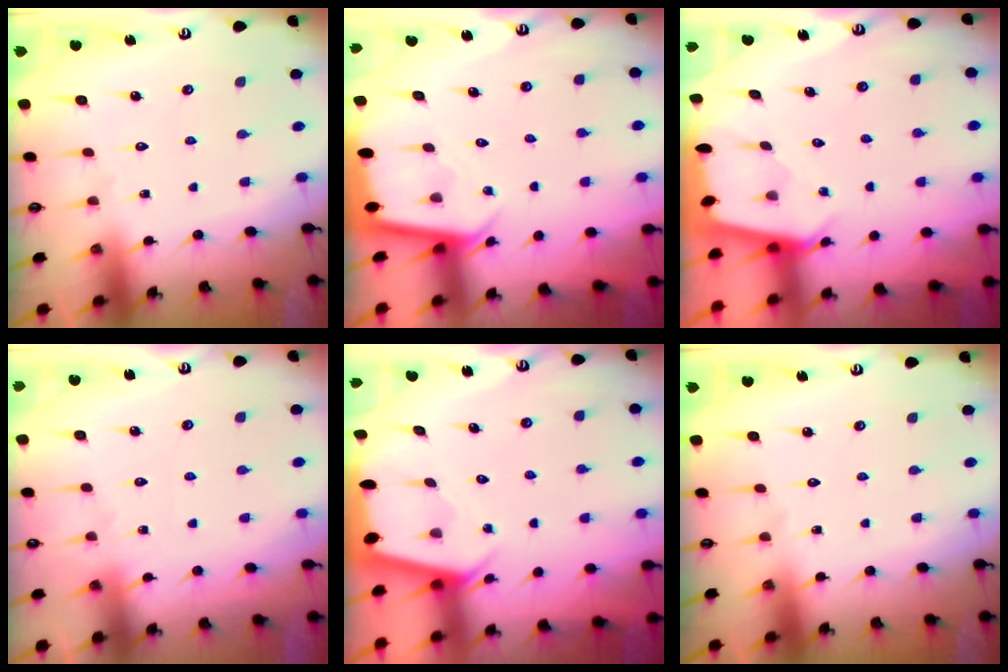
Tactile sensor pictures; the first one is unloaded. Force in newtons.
{"total": 2.3, "press": 2.3, "slide": 0.1}
{"total": 2.4, "press": 2.4, "slide": 0.3}
{"total": 4.6, "press": 4.5, "slide": 0.6}
{"total": 2.5, "press": 2.5, "slide": 0.3}
{"total": 0.0}